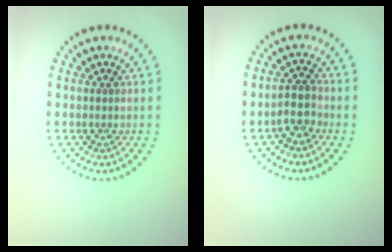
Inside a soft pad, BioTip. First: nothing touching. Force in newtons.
{"total": 2.5, "press": 2.2, "slide": 1.3}